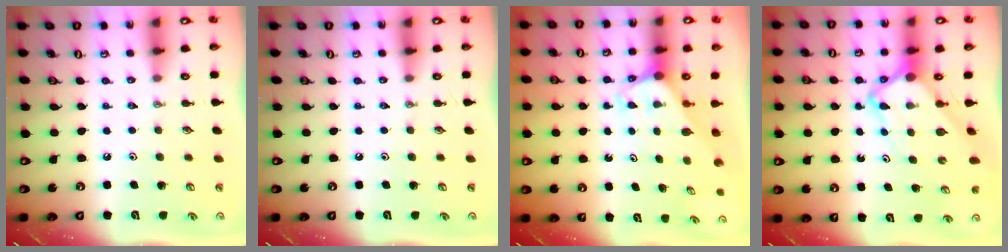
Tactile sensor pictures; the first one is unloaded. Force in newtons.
{"total": 0.0}
{"total": 2.1, "press": 2.1, "slide": 0.2}
{"total": 6.3, "press": 6.3, "slide": 0.5}